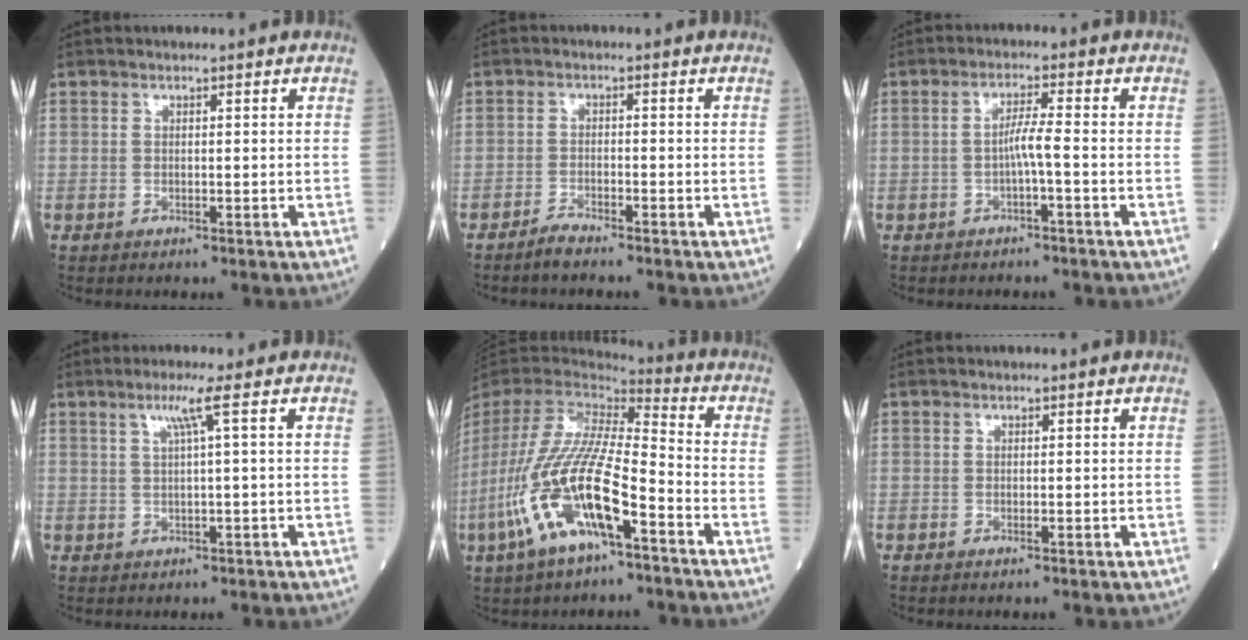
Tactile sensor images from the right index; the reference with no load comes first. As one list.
[{"total": 2.3, "force": [-2.1, 0.0, 0.9], "torque": [-0.025, -0.004, -0.040]}, {"total": 2.9, "force": [-0.9, -0.5, 2.8], "torque": [-0.050, 0.005, -0.015]}, {"total": 3.0, "force": [1.2, -1.0, 2.6], "torque": [-0.057, 0.003, 0.028]}, {"total": 19.1, "force": [-8.5, 4.3, 16.6], "torque": [-0.382, -0.031, -0.159]}, {"total": 0.0}]